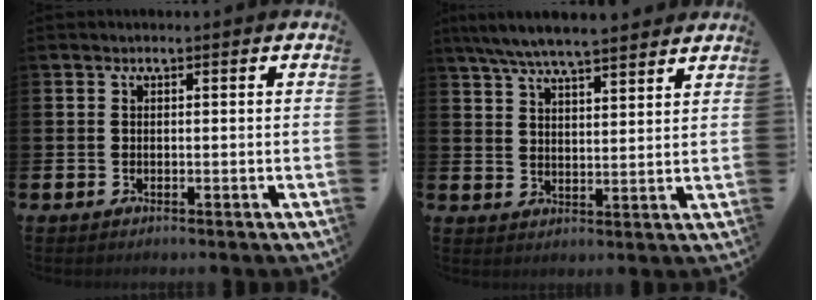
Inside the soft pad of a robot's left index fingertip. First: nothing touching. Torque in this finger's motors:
{"motor_torque": [0.30, -1.14, 1.05, 0.21]}